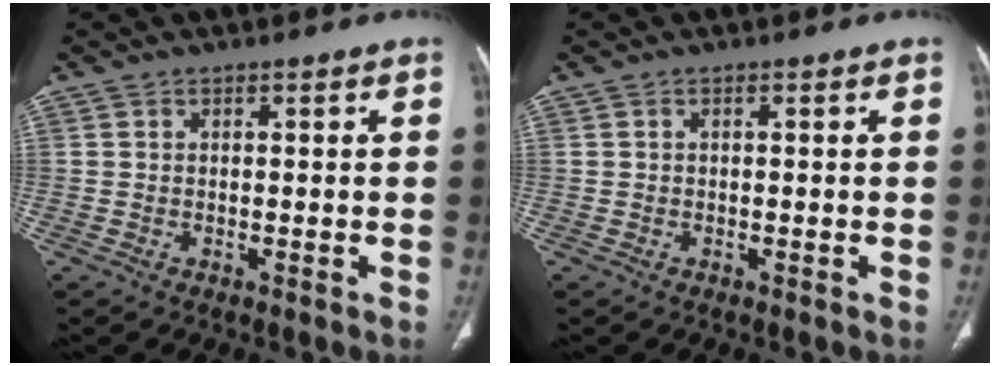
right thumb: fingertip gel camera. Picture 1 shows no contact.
{"total": 0.0}